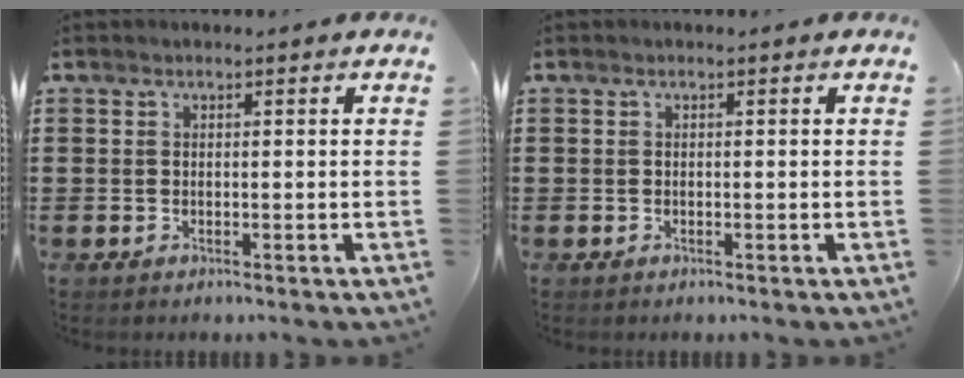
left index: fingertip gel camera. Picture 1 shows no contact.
{"total": 0.0}